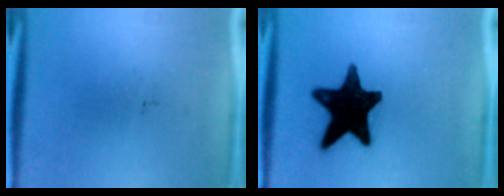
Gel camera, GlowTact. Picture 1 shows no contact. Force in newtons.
{"total": 17.7}